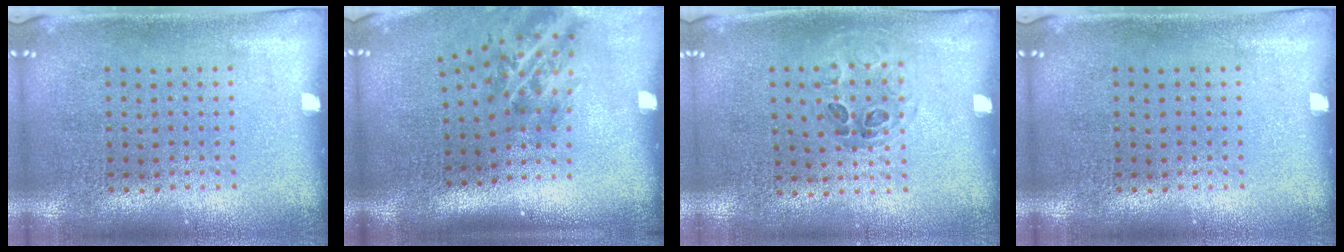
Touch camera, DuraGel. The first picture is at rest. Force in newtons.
{"total": 1.9, "press": 1.3, "slide": 1.5}
{"total": 1.0, "press": 0.6, "slide": 0.7}
{"total": 0.0}